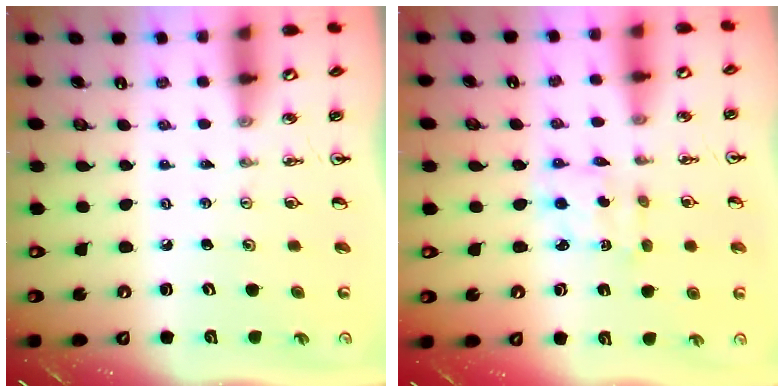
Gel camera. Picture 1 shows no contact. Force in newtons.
{"total": 2.1, "press": 2.0, "slide": 0.4}